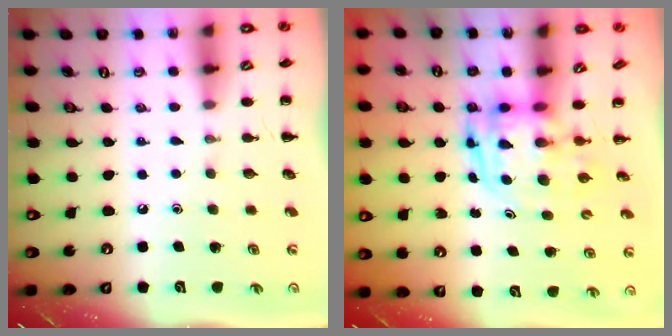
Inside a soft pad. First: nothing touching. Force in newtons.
{"total": 3.3, "press": 3.3, "slide": 0.7}